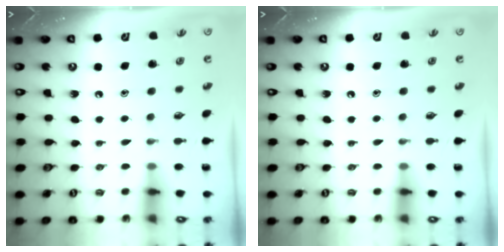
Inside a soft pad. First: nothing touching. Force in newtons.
{"total": 0.0}